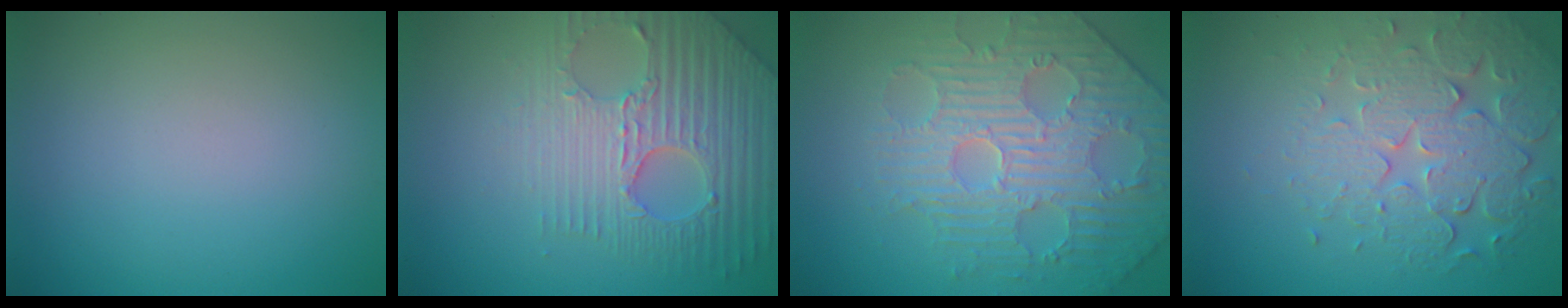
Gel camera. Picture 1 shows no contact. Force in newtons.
{"total": 6.6, "press": 5.1, "slide": 4.3}
{"total": 4.7, "press": 4.7, "slide": 0.2}
{"total": 6.2, "press": 4.9, "slide": 3.9}